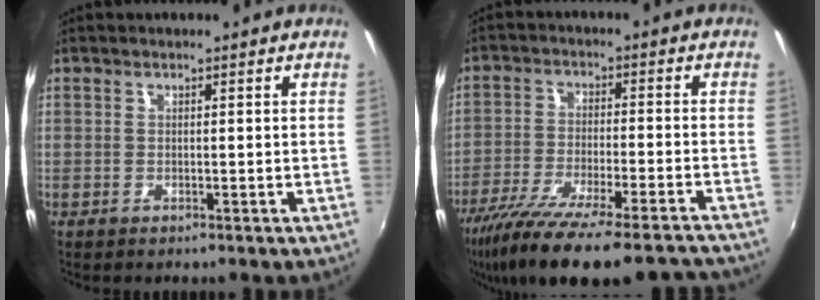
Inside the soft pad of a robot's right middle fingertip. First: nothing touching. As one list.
[{"total": 22.2, "force": [-18.6, 3.4, 11.6], "torque": [-0.214, -0.056, -0.284]}]